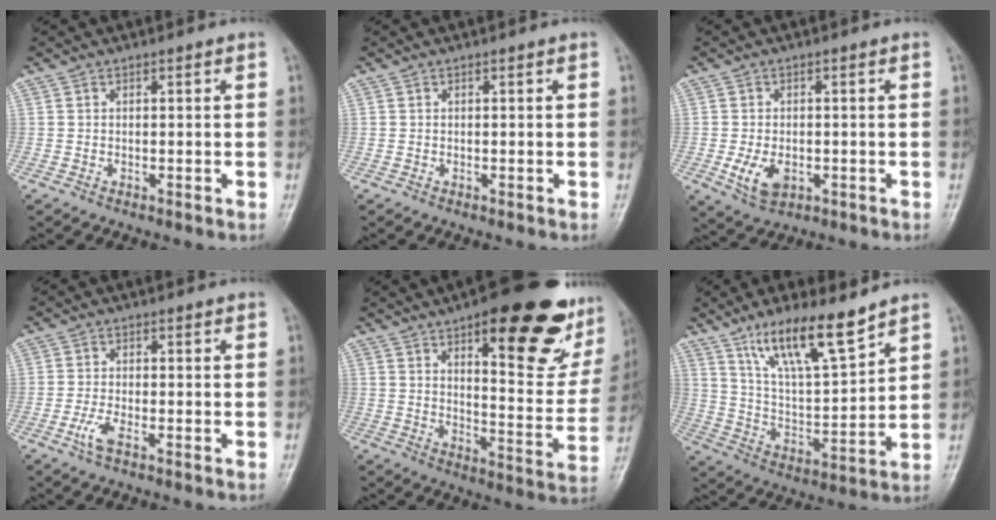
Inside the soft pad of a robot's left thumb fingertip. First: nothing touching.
{"total": 0.0}
{"total": 5.7, "force": [-1.5, 3.7, 4.1], "torque": [-0.073, -0.007, -0.020]}
{"total": 3.1, "force": [-1.6, 0.9, 2.4], "torque": [-0.060, 0.003, -0.035]}
{"total": 25.4, "force": [14.2, 8.5, 19.2], "torque": [-0.207, -0.051, 0.196]}
{"total": 14.6, "force": [10.2, 3.4, 9.9], "torque": [-0.159, -0.058, 0.194]}